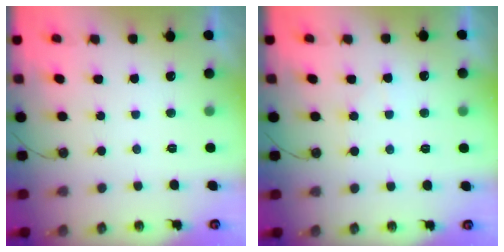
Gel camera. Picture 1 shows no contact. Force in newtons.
{"total": 3.0, "press": 3.0, "slide": 0.6}